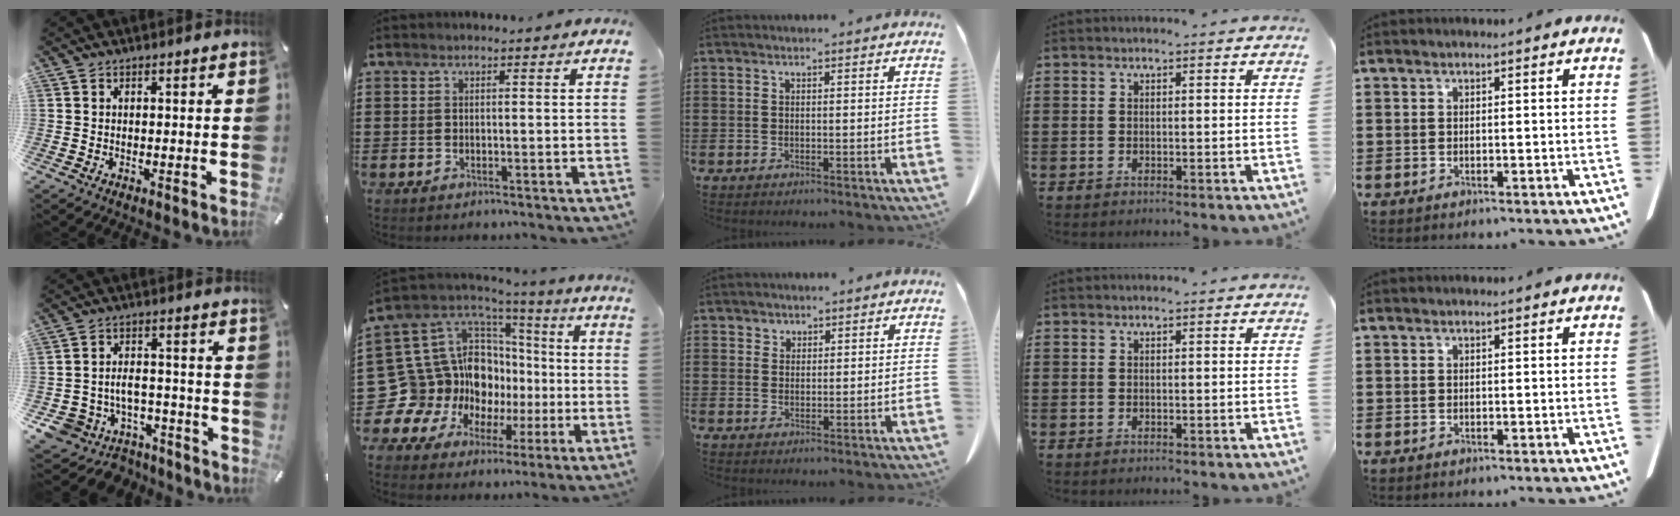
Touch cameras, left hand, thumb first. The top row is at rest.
{"thumb": {"total": 8.4, "force": [-3.7, 7.3, 2.2], "torque": [-0.049, 0.021, -0.058]}, "index": {"total": 16.9, "force": [-3.3, 15.2, 6.6], "torque": [-0.199, -0.021, -0.020]}, "middle": {"total": 1.6, "force": [1.4, 0.9, 0.0], "torque": [-0.004, 0.003, 0.029]}}